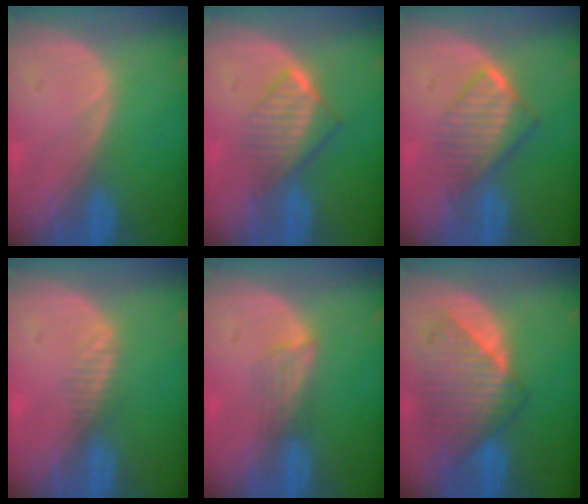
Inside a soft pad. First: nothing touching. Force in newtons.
{"total": 6.5, "press": 5.7, "slide": 3.0}
{"total": 6.7, "press": 6.1, "slide": 2.8}
{"total": 1.7, "press": 1.4, "slide": 1.0}
{"total": 2.8, "press": 2.5, "slide": 1.4}
{"total": 8.6, "press": 8.1, "slide": 2.7}